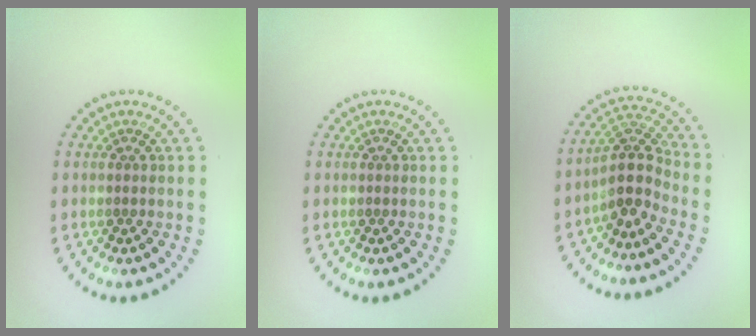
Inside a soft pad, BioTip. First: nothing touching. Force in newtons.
{"total": 0.0}
{"total": 3.6, "press": 2.7, "slide": 2.3}